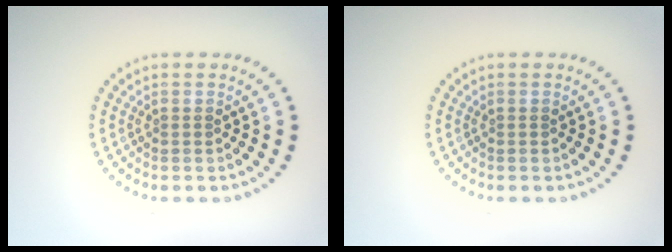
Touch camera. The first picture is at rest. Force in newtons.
{"total": 0.0}